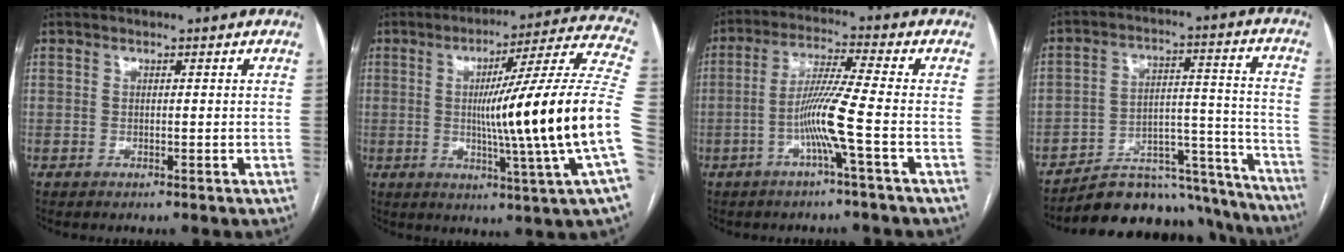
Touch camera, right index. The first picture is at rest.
{"total": 22.9, "force": [-2.4, -2.5, 22.6], "torque": [-0.276, -0.001, -0.053]}
{"total": 8.0, "force": [-2.8, -2.0, 7.2], "torque": [-0.144, 0.001, -0.057]}
{"total": 20.8, "force": [-19.4, 6.1, 4.5], "torque": [-0.029, 0.053, -0.269]}